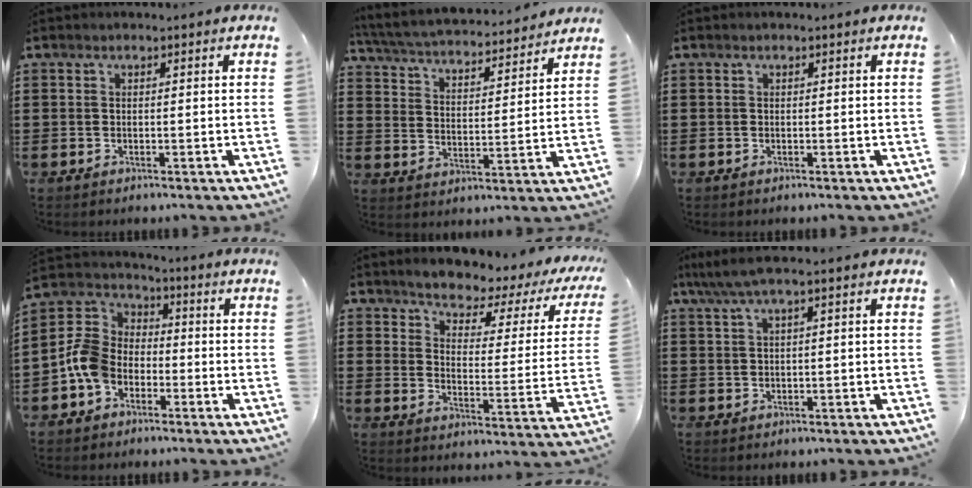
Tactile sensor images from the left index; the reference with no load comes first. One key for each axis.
{"total": 4.3, "fx": 4.2, "fy": 0.1, "fz": 1.1, "tx": -0.045, "ty": -0.032, "tz": 0.065}
{"total": 0.0}
{"total": 7.7, "fx": -3.4, "fy": 5.7, "fz": 3.9, "tx": -0.117, "ty": 0.014, "tz": -0.075}
{"total": 3.2, "fx": 3.0, "fy": 0.4, "fz": 1.0, "tx": -0.035, "ty": -0.031, "tz": 0.039}
{"total": 2.8, "fx": 0.8, "fy": 0.1, "fz": 2.7, "tx": -0.059, "ty": -0.004, "tz": 0.012}